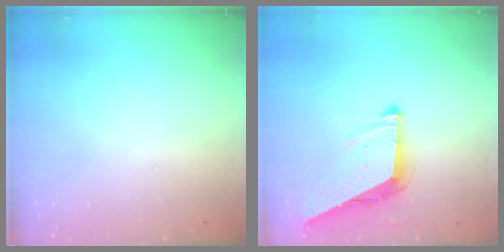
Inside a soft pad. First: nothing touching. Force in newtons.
{"total": 7.8, "press": 7.8, "slide": 0.9}